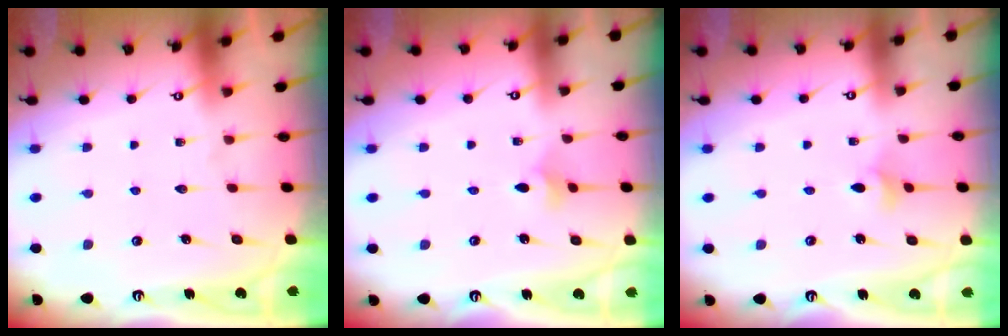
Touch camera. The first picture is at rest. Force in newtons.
{"total": 2.9, "press": 2.9, "slide": 0.5}
{"total": 3.2, "press": 3.1, "slide": 0.6}